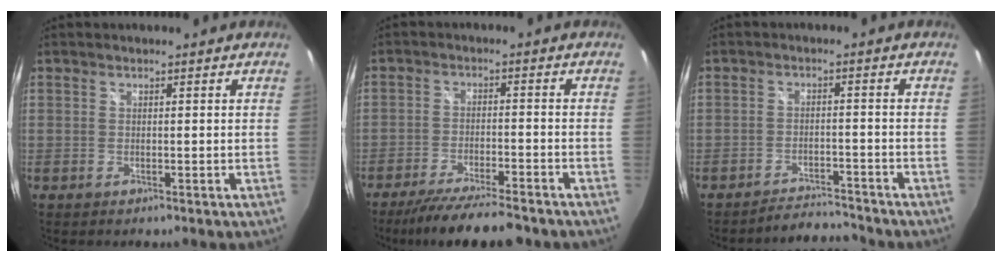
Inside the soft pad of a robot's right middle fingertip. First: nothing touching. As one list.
[{"total": 12.0, "force": [-10.2, 1.8, 6.0], "torque": [-0.124, -0.018, -0.164]}, {"total": 5.2, "force": [-5.2, 0.3, 0.1], "torque": [-0.020, 0.006, -0.082]}]